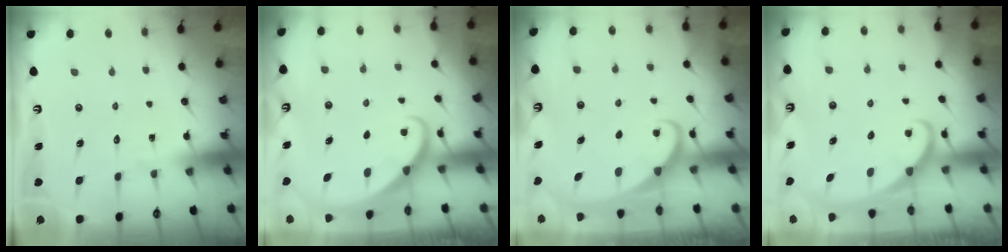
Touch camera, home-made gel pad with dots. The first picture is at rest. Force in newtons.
{"total": 1.9, "press": 1.8, "slide": 0.2}
{"total": 1.9, "press": 1.9, "slide": 0.1}
{"total": 1.9, "press": 1.9, "slide": 0.1}